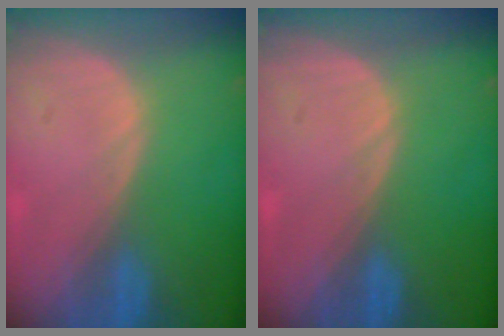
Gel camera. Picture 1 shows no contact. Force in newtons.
{"total": 0.0}